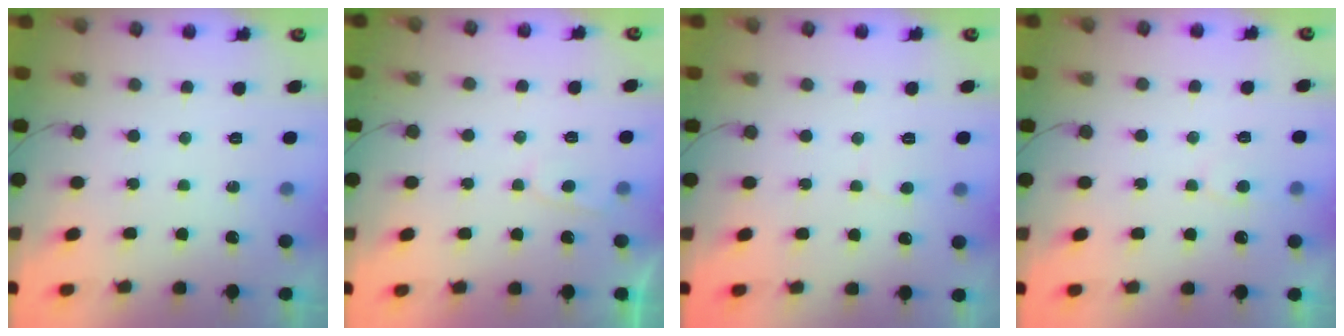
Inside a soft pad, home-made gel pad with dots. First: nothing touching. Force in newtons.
{"total": 2.9, "press": 2.9, "slide": 0.4}
{"total": 4.2, "press": 4.2, "slide": 0.4}
{"total": 4.9, "press": 4.9, "slide": 0.4}